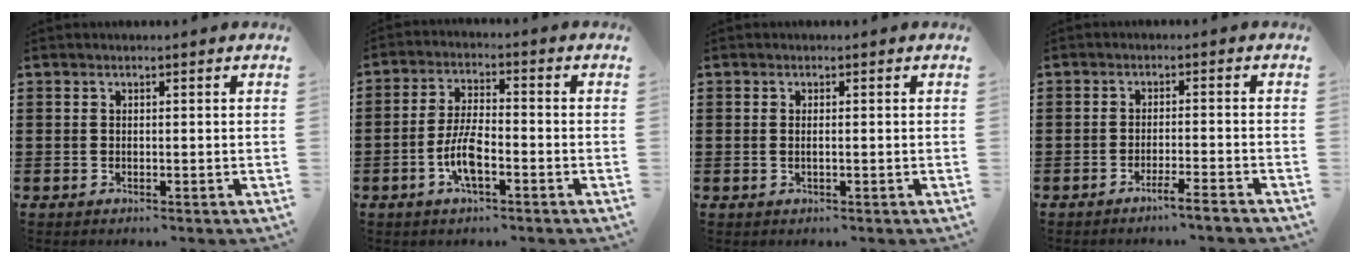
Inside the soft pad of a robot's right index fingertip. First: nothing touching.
{"total": 6.5, "force": [-2.4, 2.2, 5.6], "torque": [-0.129, -0.004, -0.053]}
{"total": 0.7, "force": [0.0, 0.1, 0.7], "torque": [-0.013, -0.002, 0.001]}
{"total": 3.1, "force": [-2.6, -0.4, 1.5], "torque": [-0.024, -0.004, -0.050]}